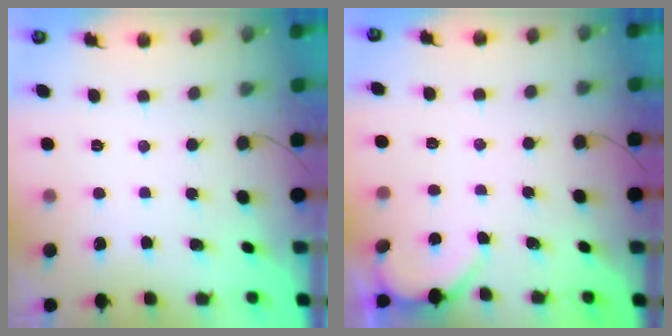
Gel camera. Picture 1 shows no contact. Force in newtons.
{"total": 2.0, "press": 2.0, "slide": 0.2}